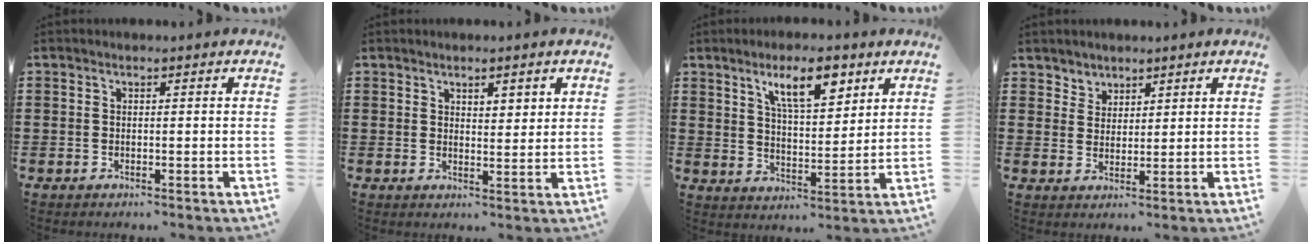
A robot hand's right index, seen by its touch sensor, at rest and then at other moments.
{"total": 2.0, "force": [1.6, 0.8, 0.9], "torque": [-0.021, 0.004, 0.029]}
{"total": 9.2, "force": [5.2, 3.2, 6.9], "torque": [-0.116, -0.006, 0.085]}
{"total": 3.2, "force": [2.4, 2.1, -0.3], "torque": [-0.008, 0.004, 0.046]}